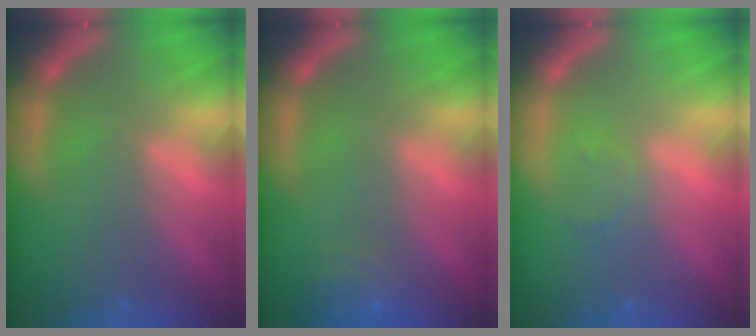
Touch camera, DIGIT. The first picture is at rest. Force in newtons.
{"total": 3.0}
{"total": 1.5}